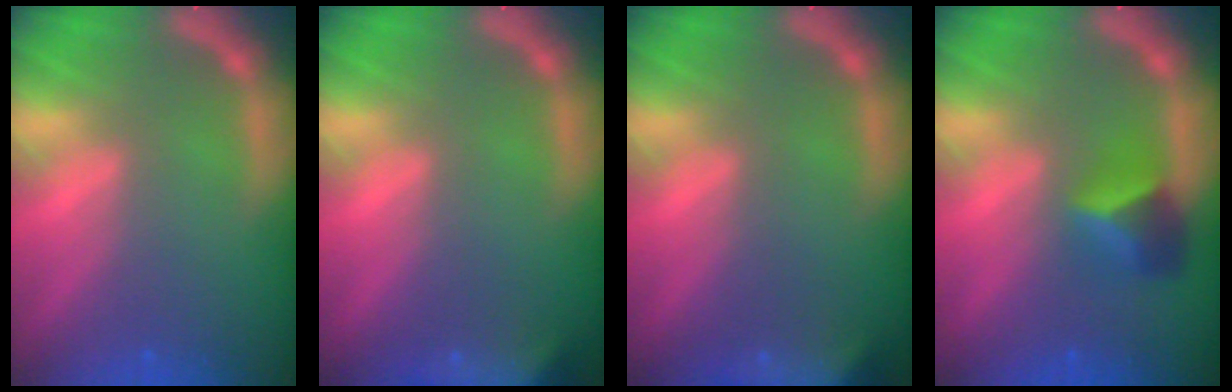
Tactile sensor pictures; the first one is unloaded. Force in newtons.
{"total": 9.5}
{"total": 9.5}
{"total": 3.4}